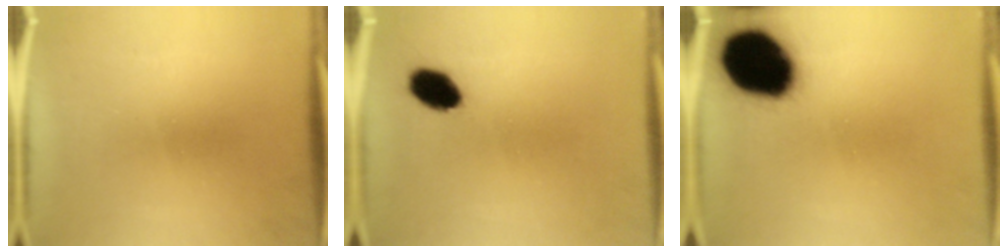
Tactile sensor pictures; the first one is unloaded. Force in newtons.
{"total": 6.1}
{"total": 19.5}